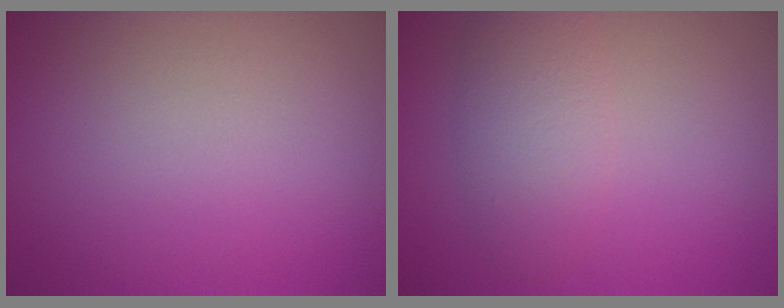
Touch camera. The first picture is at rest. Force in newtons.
{"total": 3.4, "press": 3.4, "slide": 0.3}